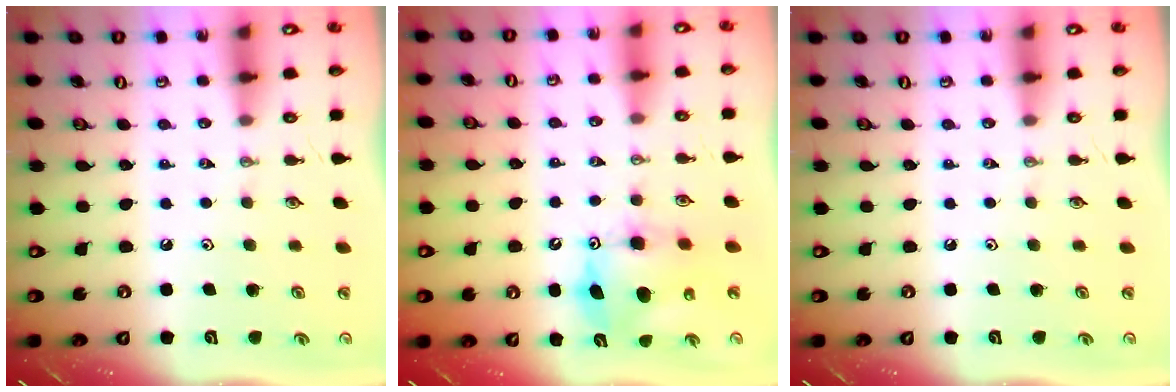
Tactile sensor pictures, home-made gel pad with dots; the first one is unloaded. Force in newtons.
{"total": 9.2, "press": 9.2, "slide": 0.3}
{"total": 0.0}